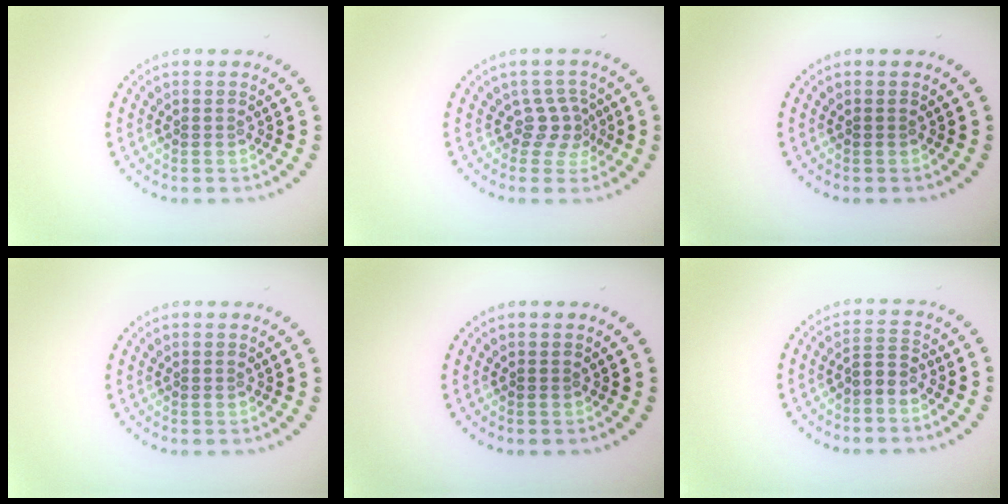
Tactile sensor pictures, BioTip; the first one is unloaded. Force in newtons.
{"total": 2.2, "press": 1.5, "slide": 1.6}
{"total": 0.0}
{"total": 0.0}
{"total": 0.0}
{"total": 2.0, "press": 1.5, "slide": 1.4}